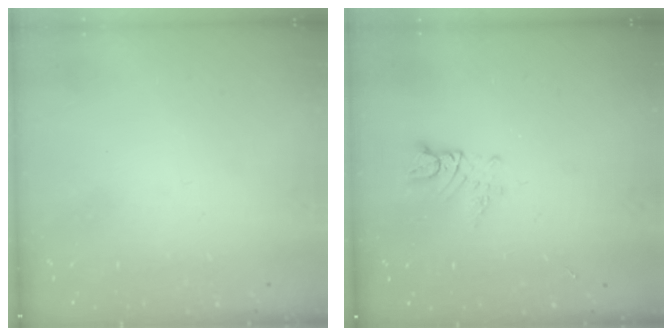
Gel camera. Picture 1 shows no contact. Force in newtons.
{"total": 2.8, "press": 2.8, "slide": 0.3}